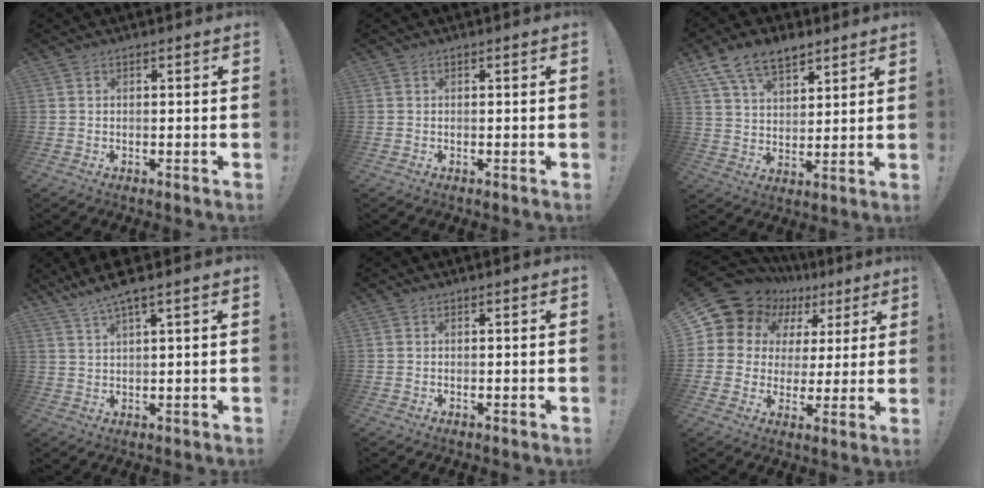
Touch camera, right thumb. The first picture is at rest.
{"total": 0.0}
{"total": 11.6, "force": [8.0, 6.0, 5.8], "torque": [-0.105, -0.034, 0.154]}
{"total": 6.0, "force": [4.6, 0.1, 3.9], "torque": [-0.080, -0.021, 0.080]}
{"total": 0.0}
{"total": 13.1, "force": [9.2, 8.2, 4.2], "torque": [-0.084, -0.072, 0.179]}